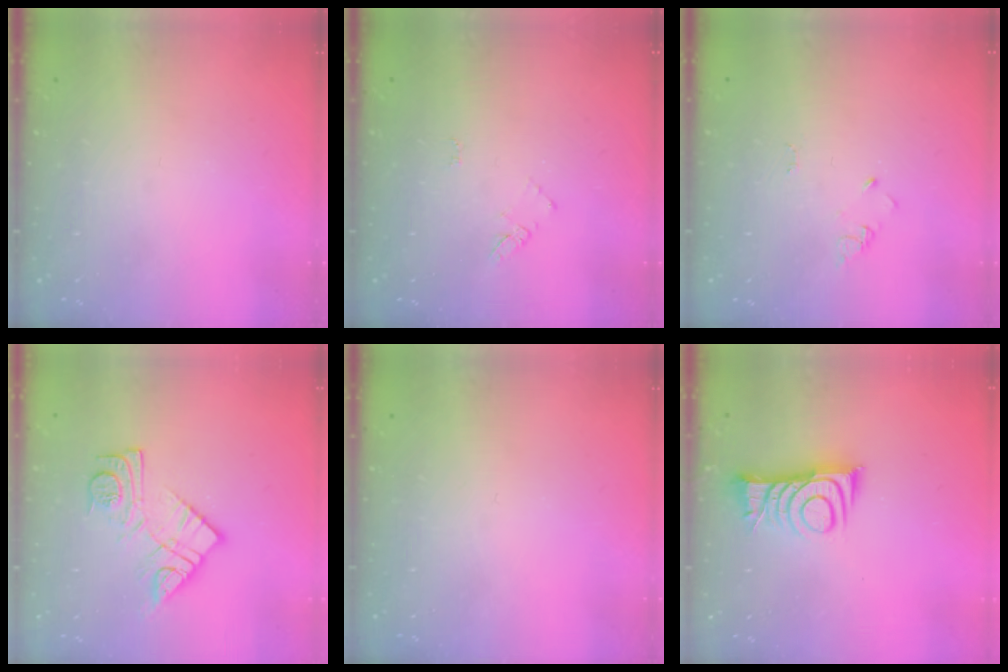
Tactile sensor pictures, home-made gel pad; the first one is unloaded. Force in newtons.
{"total": 4.3, "press": 4.3, "slide": 0.5}
{"total": 2.9, "press": 2.9, "slide": 0.3}
{"total": 12.0, "press": 12.0, "slide": 0.9}
{"total": 0.0}
{"total": 8.8, "press": 8.8, "slide": 0.1}